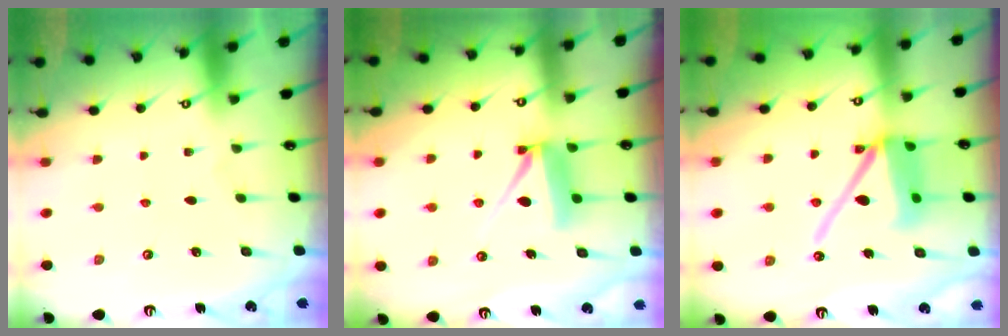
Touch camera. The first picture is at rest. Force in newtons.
{"total": 7.8, "press": 7.8, "slide": 0.4}
{"total": 14.2, "press": 14.0, "slide": 2.2}